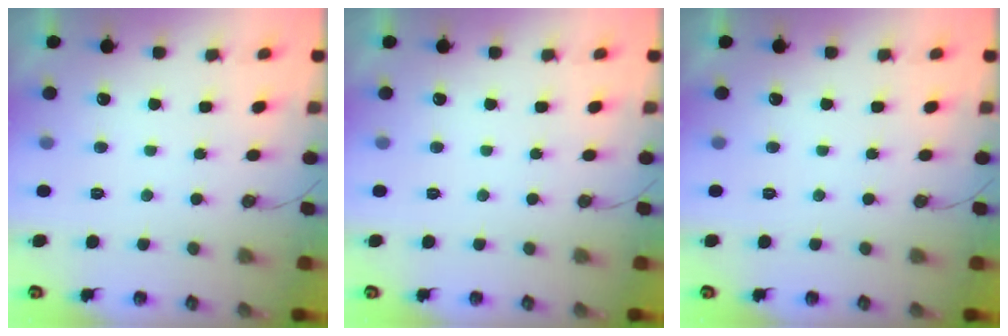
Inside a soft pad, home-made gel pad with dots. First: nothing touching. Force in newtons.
{"total": 0.0}
{"total": 0.0}